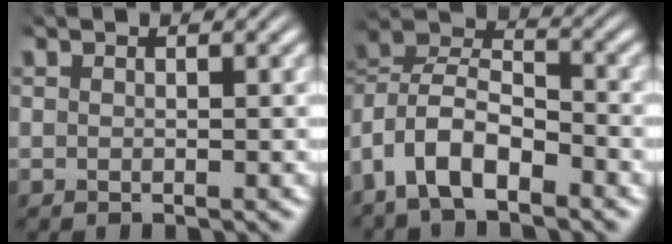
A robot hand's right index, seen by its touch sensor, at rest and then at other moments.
{"total": 8.7, "force": [0.1, 7.2, 4.8], "torque": [-0.126, -0.005, -0.016]}